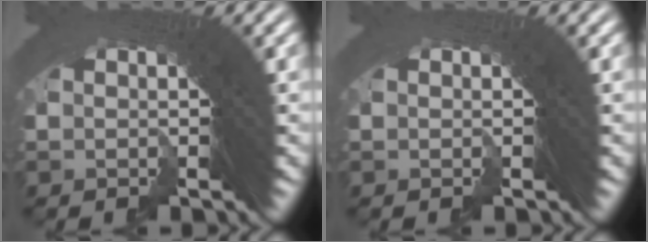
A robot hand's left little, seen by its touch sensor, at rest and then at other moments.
{"total": 0.0}